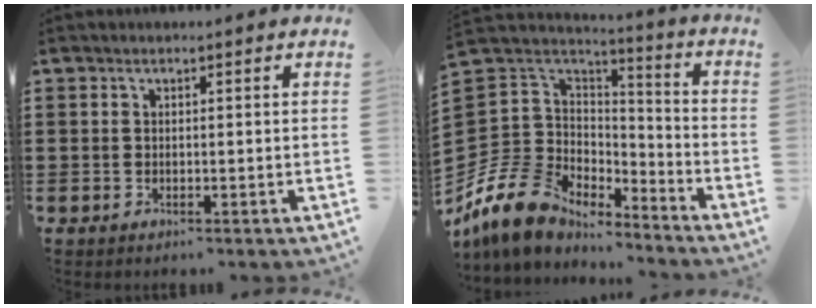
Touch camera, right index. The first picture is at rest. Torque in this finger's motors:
{"motor_torque": [-0.55, 1.59, -1.06, -0.21]}